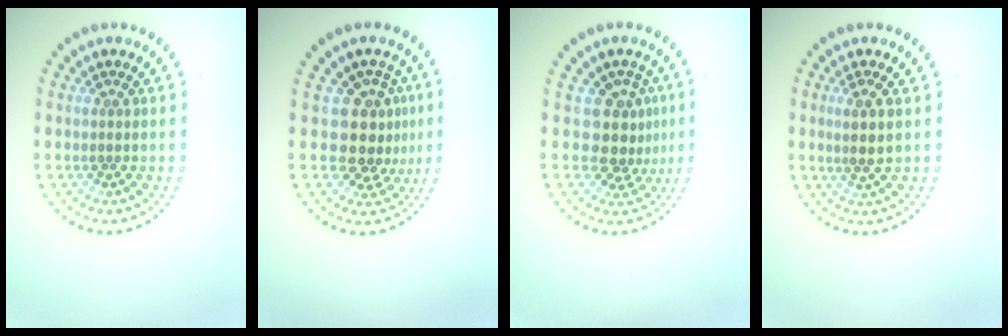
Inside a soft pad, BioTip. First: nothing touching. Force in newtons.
{"total": 3.9, "press": 3.0, "slide": 2.5}
{"total": 3.5, "press": 2.6, "slide": 2.4}
{"total": 2.4, "press": 2.1, "slide": 1.1}